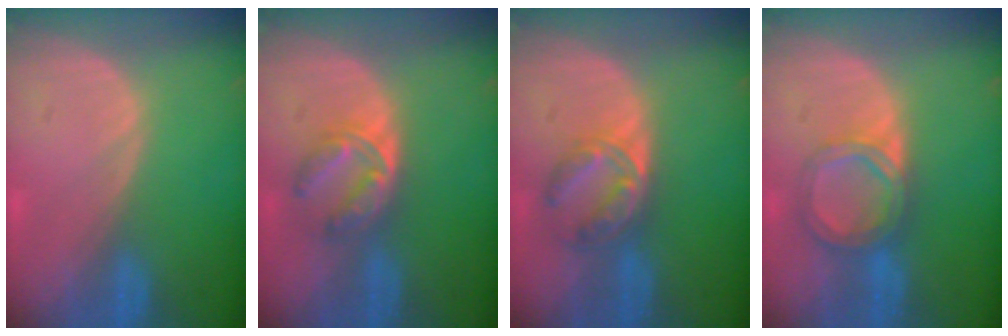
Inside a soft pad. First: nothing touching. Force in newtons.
{"total": 5.4, "press": 5.2, "slide": 1.4}
{"total": 6.2, "press": 5.7, "slide": 2.5}
{"total": 6.1, "press": 5.4, "slide": 3.0}